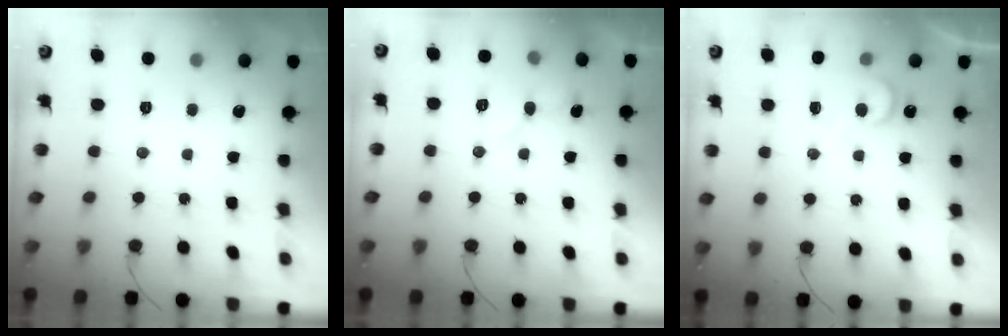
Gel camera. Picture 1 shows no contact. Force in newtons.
{"total": 7.0, "press": 7.0, "slide": 0.4}
{"total": 5.8, "press": 5.8, "slide": 0.6}